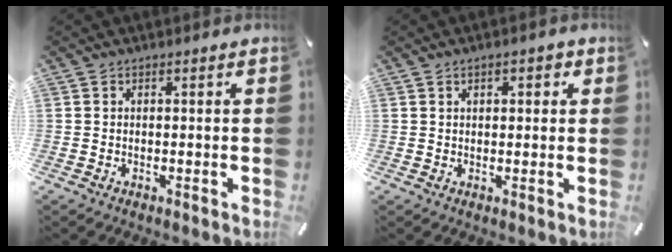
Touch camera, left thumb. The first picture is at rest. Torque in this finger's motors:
{"motor_torque": [-0.04, -0.03, -0.08, 0.00, -0.10]}